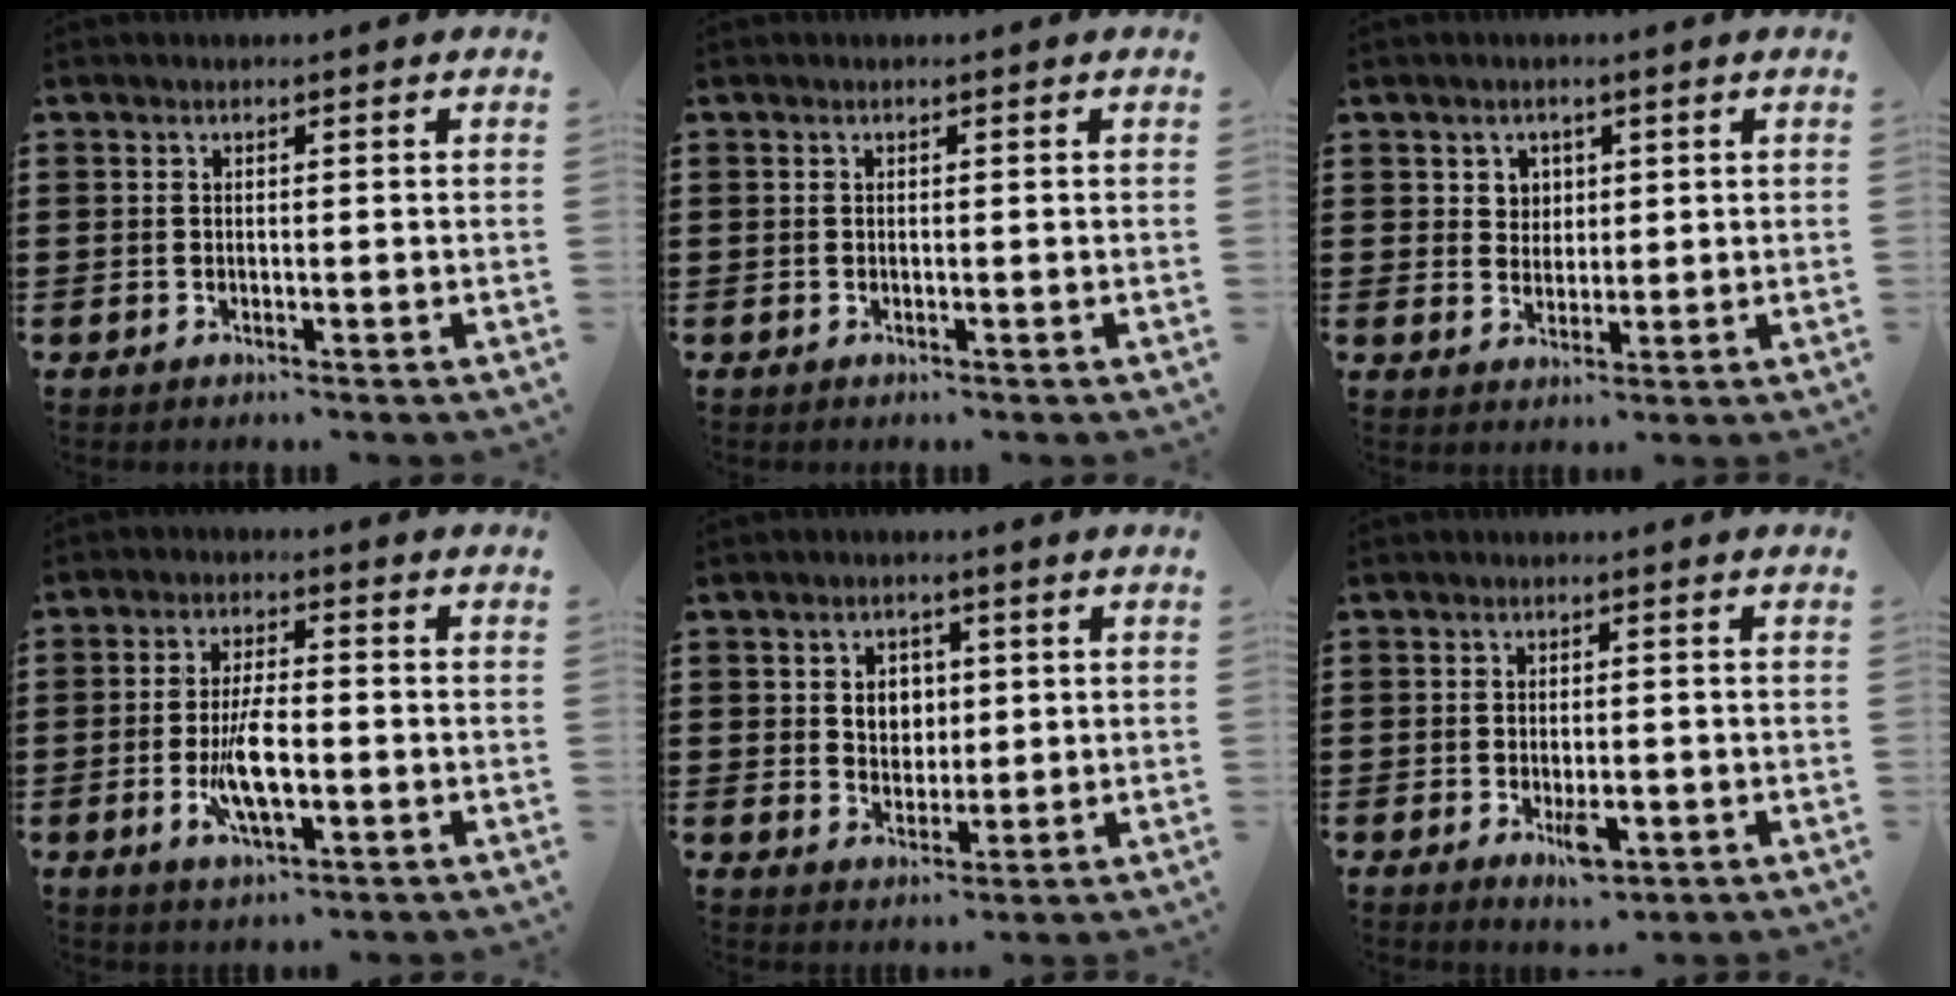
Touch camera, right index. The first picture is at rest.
{"total": 0.0}
{"total": 3.0, "force": [1.4, 2.6, 0.5], "torque": [-0.013, 0.008, 0.023]}
{"total": 7.3, "force": [-1.7, 2.5, 6.7], "torque": [-0.145, -0.012, -0.035]}
{"total": 3.9, "force": [0.8, 3.3, 1.8], "torque": [-0.040, 0.009, 0.009]}
{"total": 3.5, "force": [-1.3, 1.5, 3.0], "torque": [-0.050, 0.002, -0.020]}